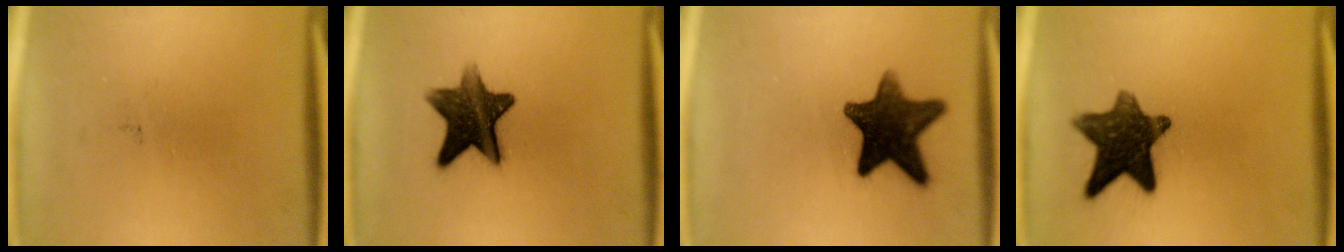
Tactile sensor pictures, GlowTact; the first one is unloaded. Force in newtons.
{"total": 11.6}
{"total": 13.4}
{"total": 11.8}